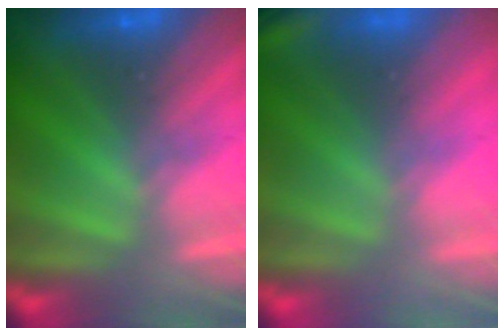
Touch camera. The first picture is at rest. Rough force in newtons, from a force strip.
{"total": 2.3}